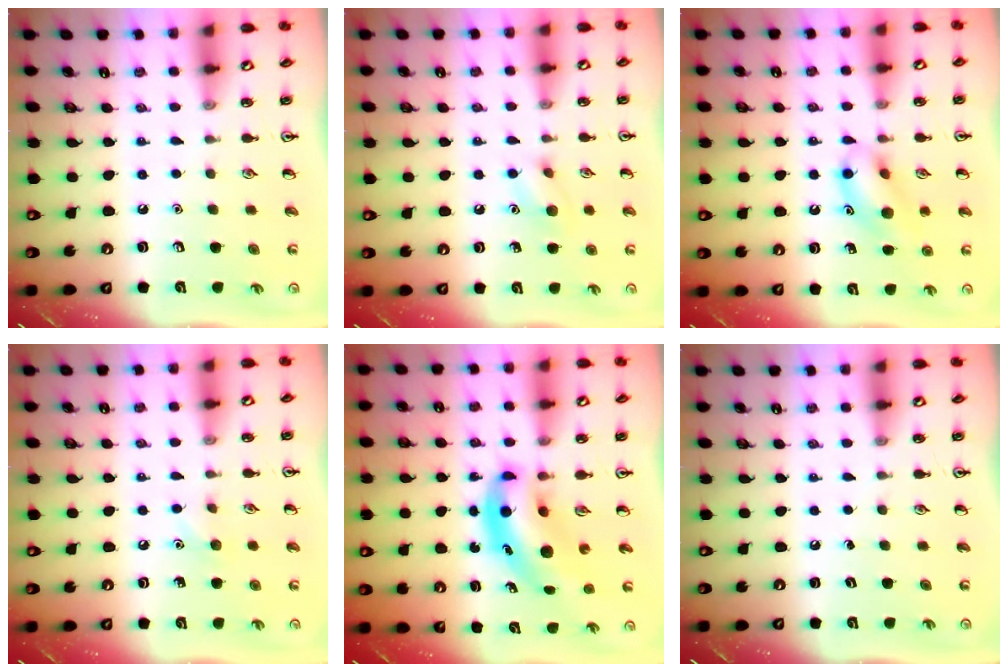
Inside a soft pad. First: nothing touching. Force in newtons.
{"total": 7.5, "press": 7.3, "slide": 1.5}
{"total": 11.8, "press": 11.7, "slide": 1.7}
{"total": 4.8, "press": 4.5, "slide": 1.6}
{"total": 8.9, "press": 8.5, "slide": 2.5}
{"total": 0.0}